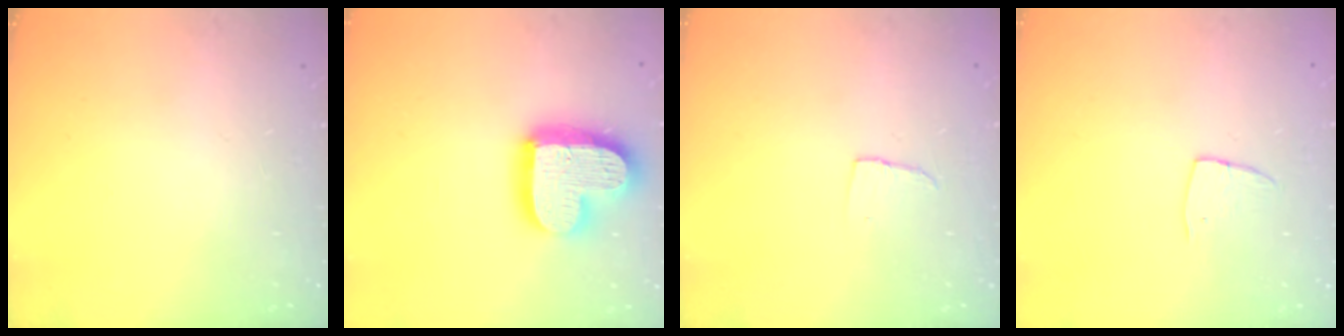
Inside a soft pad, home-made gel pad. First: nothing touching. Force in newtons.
{"total": 18.6, "press": 18.6, "slide": 1.3}
{"total": 4.2, "press": 4.2, "slide": 0.3}
{"total": 4.8, "press": 4.8, "slide": 0.4}